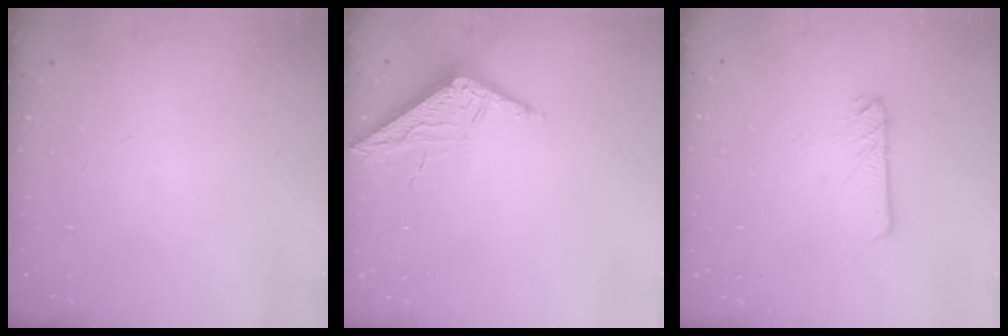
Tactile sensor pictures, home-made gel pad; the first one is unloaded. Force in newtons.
{"total": 6.6, "press": 6.6, "slide": 0.1}
{"total": 3.0, "press": 3.0, "slide": 0.2}